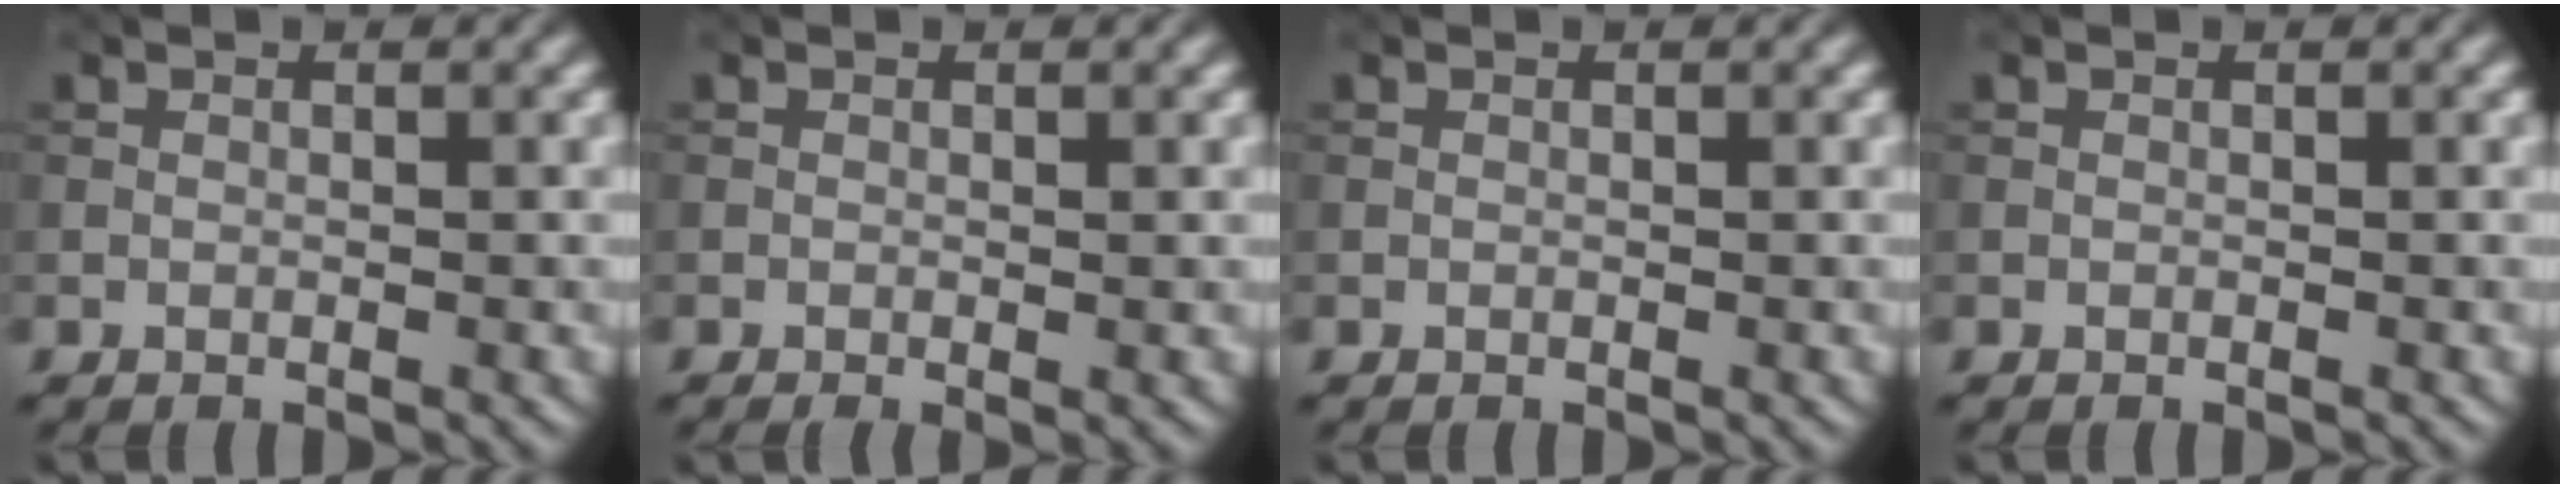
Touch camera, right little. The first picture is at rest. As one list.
[{"total": 0.8, "force": [-0.1, 0.2, 0.8], "torque": [-0.011, -0.006, -0.003]}, {"total": 0.0}, {"total": 0.0}]